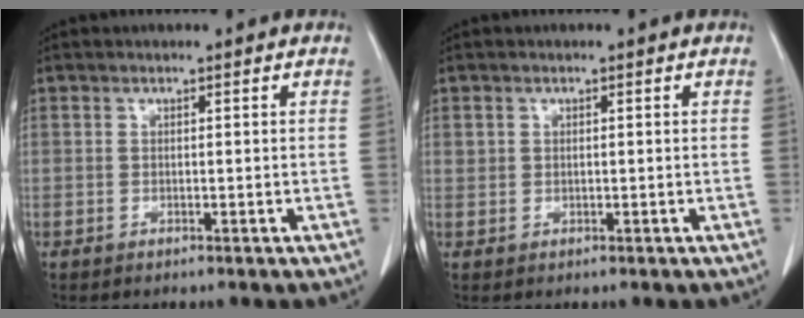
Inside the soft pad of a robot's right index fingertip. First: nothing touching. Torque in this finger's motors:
{"motor_torque": [0.19, 0.12, 0.09, 0.03]}